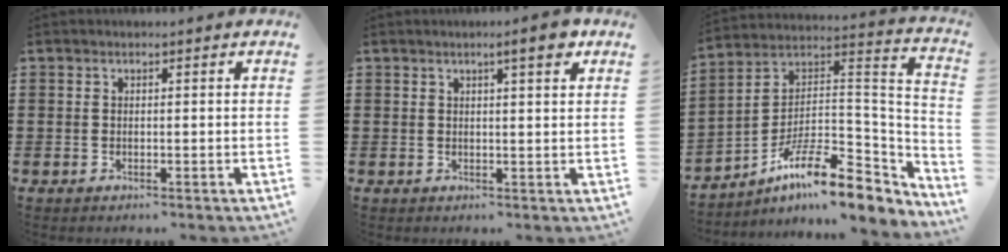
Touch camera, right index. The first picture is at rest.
{"total": 3.7, "force": [2.1, 0.5, 3.0], "torque": [-0.039, -0.005, 0.029]}
{"total": 12.4, "force": [-8.9, 3.5, 7.9], "torque": [-0.128, 0.008, -0.165]}